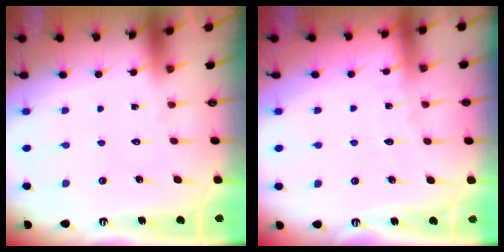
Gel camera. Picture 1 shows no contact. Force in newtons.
{"total": 2.3, "press": 2.3, "slide": 0.3}